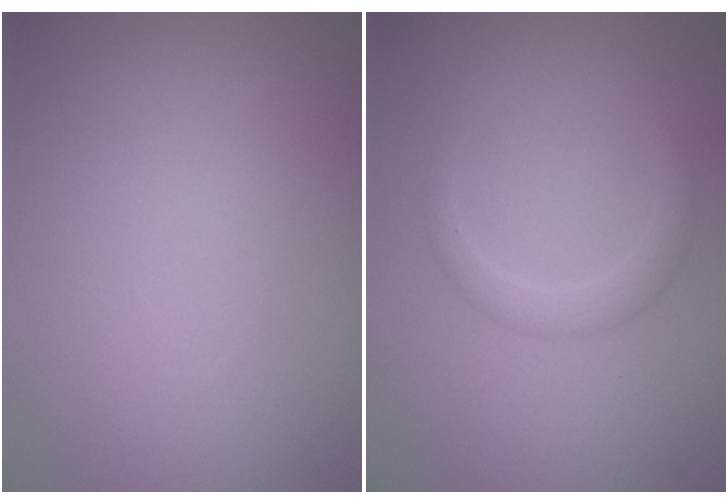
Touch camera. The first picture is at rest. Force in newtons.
{"total": 1.7, "press": 1.7, "slide": 0.1}